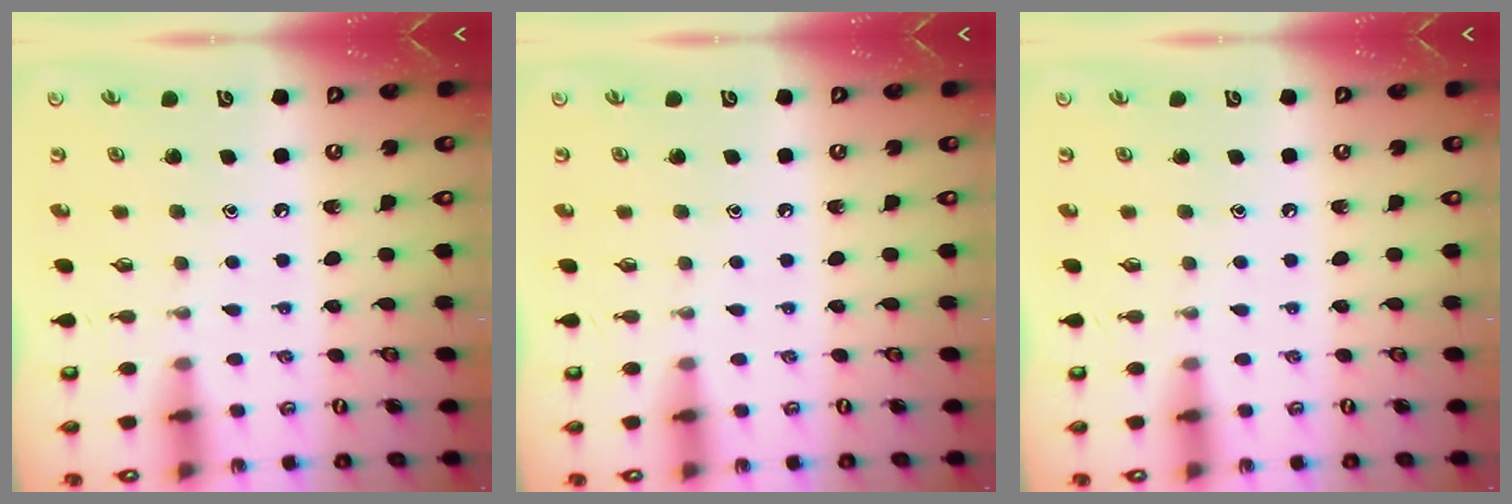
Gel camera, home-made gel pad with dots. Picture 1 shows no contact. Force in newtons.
{"total": 0.0}
{"total": 0.0}